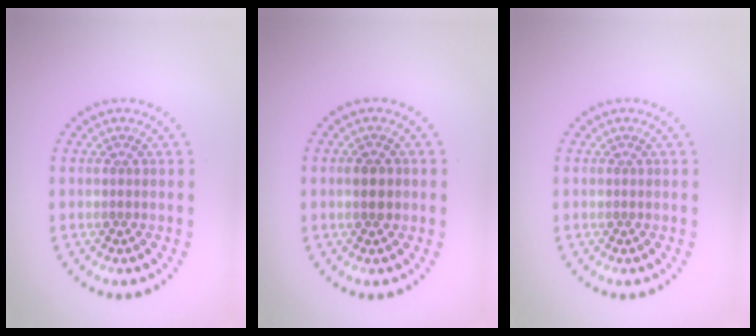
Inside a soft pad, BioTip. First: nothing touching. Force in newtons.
{"total": 2.1, "press": 2.1, "slide": 0.1}
{"total": 0.0}